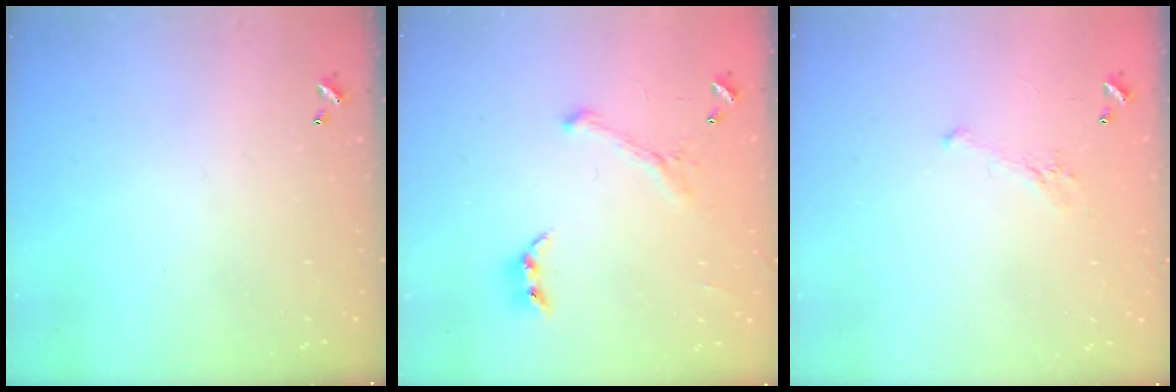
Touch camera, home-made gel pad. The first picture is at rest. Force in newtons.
{"total": 1.0, "press": 0.7, "slide": 0.7}
{"total": 4.9, "press": 4.8, "slide": 1.0}